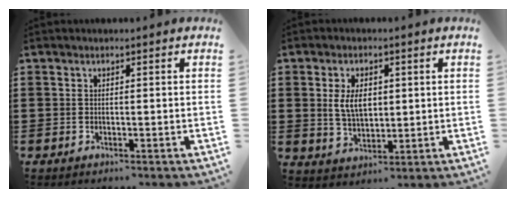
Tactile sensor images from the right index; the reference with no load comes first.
{"total": 5.3, "force": [1.0, 3.2, 4.1], "torque": [-0.086, 0.005, 0.014]}